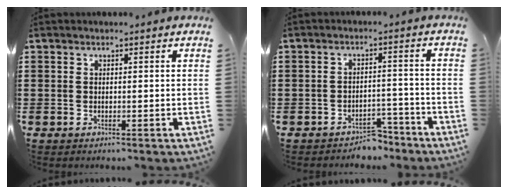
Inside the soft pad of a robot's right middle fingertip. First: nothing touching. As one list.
[{"total": 3.5, "force": [-3.4, 0.7, 0.2], "torque": [-0.008, 0.004, -0.070]}]